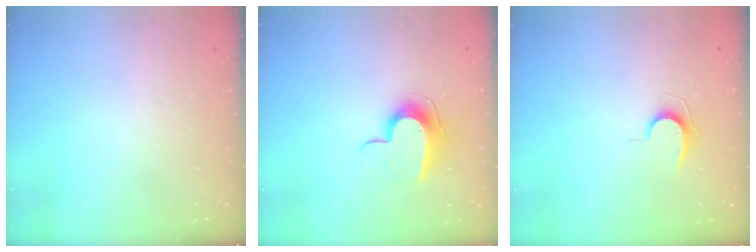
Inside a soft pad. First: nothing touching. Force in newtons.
{"total": 9.3, "press": 9.3, "slide": 0.3}
{"total": 5.7, "press": 5.7, "slide": 0.6}